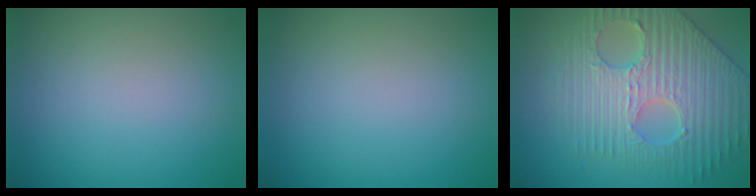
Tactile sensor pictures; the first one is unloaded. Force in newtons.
{"total": 0.0}
{"total": 6.9, "press": 5.8, "slide": 3.6}